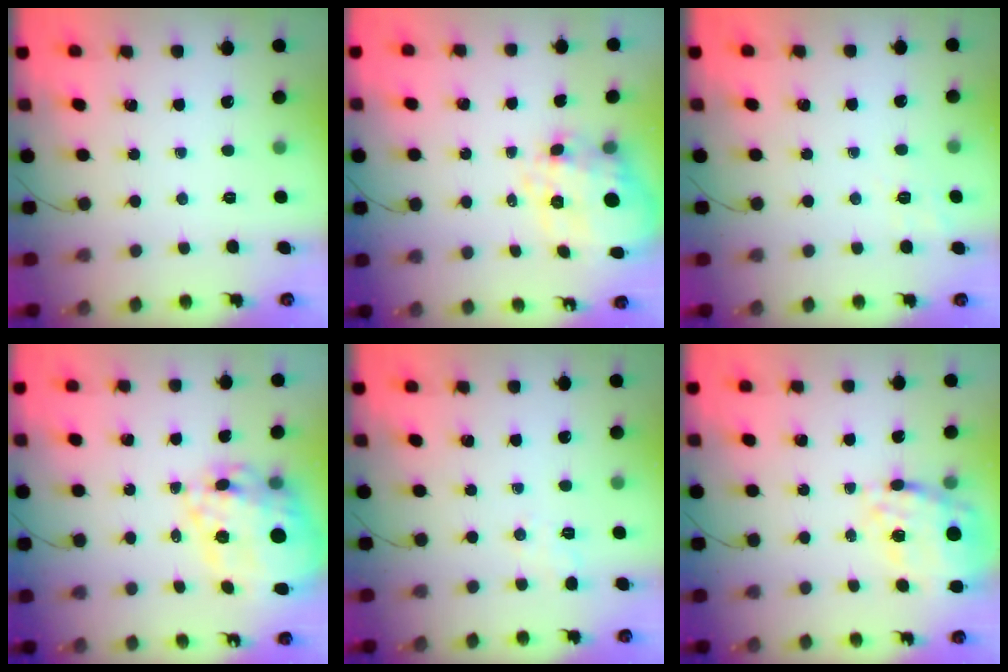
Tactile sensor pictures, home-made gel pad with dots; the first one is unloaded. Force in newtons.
{"total": 11.6, "press": 11.2, "slide": 3.1}
{"total": 2.1, "press": 0.6, "slide": 2.0}
{"total": 21.7, "press": 21.1, "slide": 5.0}
{"total": 1.4, "press": 0.7, "slide": 1.2}
{"total": 18.2, "press": 17.8, "slide": 3.7}